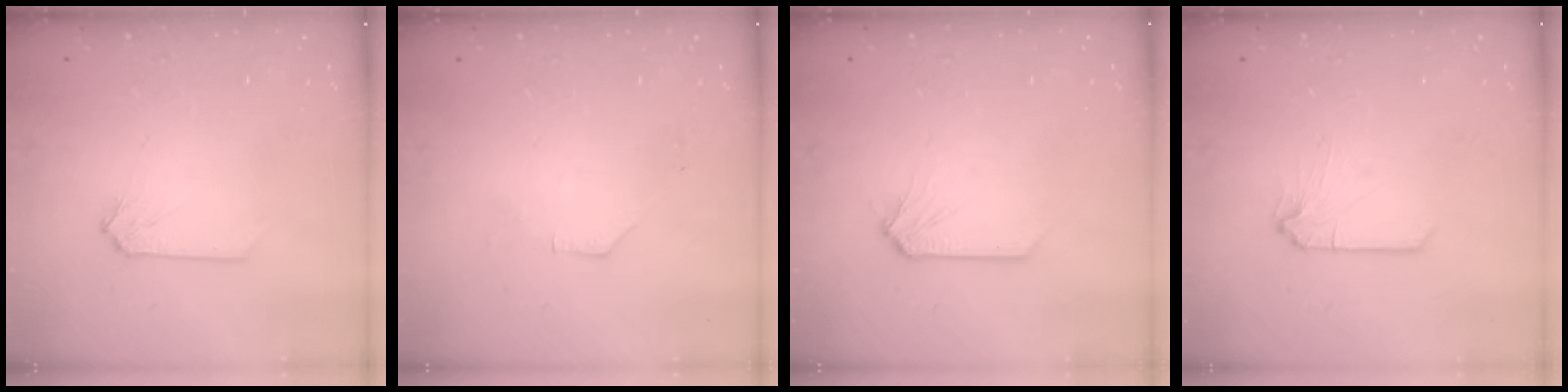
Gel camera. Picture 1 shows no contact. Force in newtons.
{"total": 1.0, "press": 1.0, "slide": 0.2}
{"total": 0.0}
{"total": 0.0}